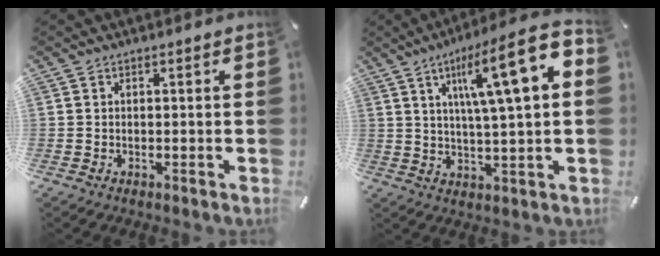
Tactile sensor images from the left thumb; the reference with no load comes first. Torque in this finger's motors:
{"motor_torque": [2.37, 2.64, 1.51, -1.26, 0.26]}